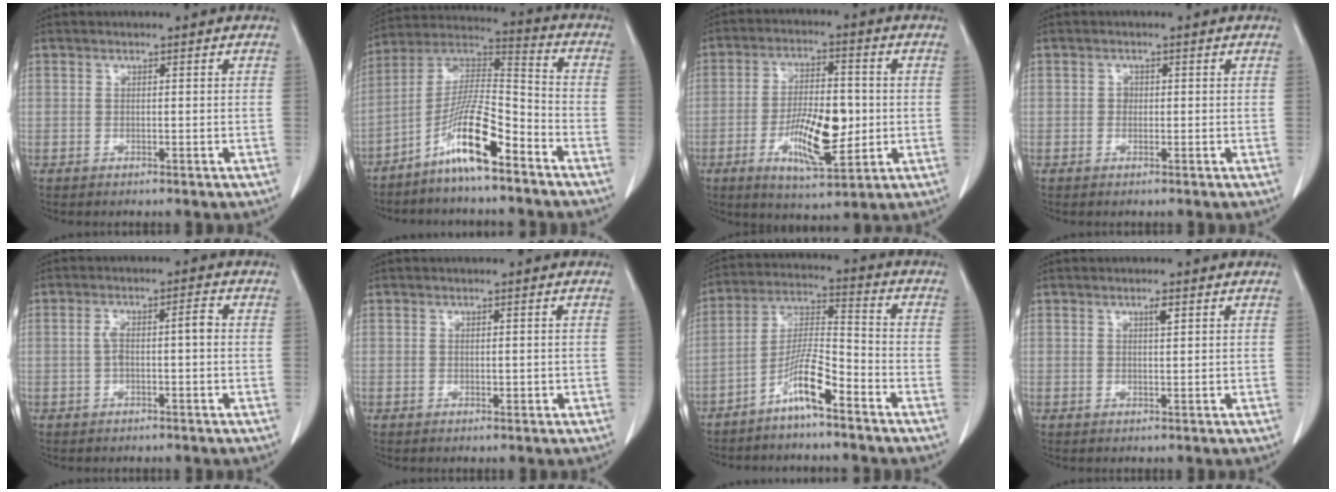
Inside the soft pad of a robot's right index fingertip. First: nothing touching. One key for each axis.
{"total": 12.2, "fx": -7.6, "fy": 1.4, "fz": 9.4, "tx": -0.183, "ty": 0.008, "tz": -0.145}
{"total": 11.6, "fx": -2.2, "fy": 3.8, "fz": 10.8, "tx": -0.194, "ty": -0.003, "tz": -0.031}
{"total": 0.9, "fx": 0.0, "fy": 0.8, "fz": 0.4, "tx": -0.003, "ty": 0.003, "tz": -0.001}
{"total": 3.9, "fx": -0.3, "fy": 0.8, "fz": 3.8, "tx": -0.071, "ty": 0.020, "tz": -0.001}
{"total": 0.8, "fx": -0.1, "fy": 0.5, "fz": 0.6, "tx": -0.008, "ty": 0.000, "tz": 0.001}
{"total": 8.0, "fx": -5.3, "fy": 0.7, "fz": 6.0, "tx": -0.126, "ty": 0.002, "tz": -0.103}
{"total": 1.2, "fx": 0.7, "fy": 0.2, "fz": 1.0, "tx": -0.019, "ty": -0.001, "tz": 0.011}